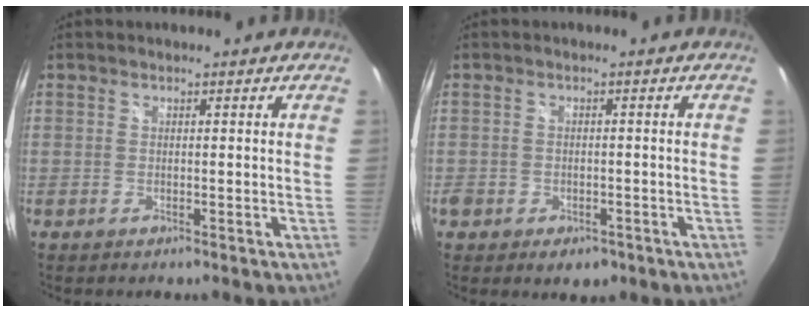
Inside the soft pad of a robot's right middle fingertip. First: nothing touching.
{"total": 4.6, "force": [-2.5, 3.2, 2.3], "torque": [-0.048, -0.011, -0.036]}